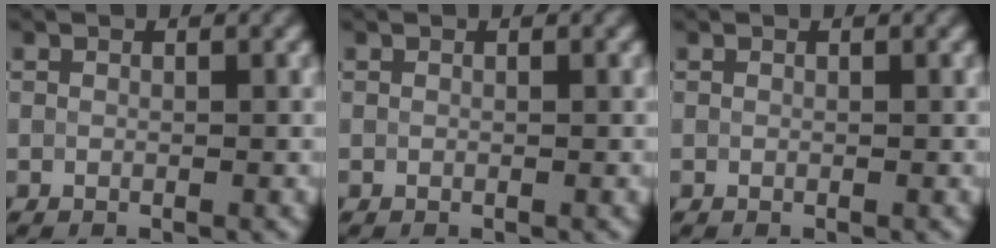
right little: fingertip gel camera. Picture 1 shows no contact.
{"total": 0.0}
{"total": 0.0}